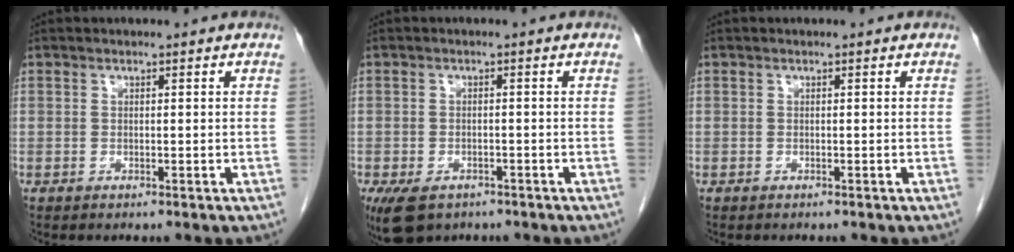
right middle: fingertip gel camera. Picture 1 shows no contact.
{"total": 6.1, "force": [-4.0, 3.5, 2.9], "torque": [-0.058, -0.008, -0.058]}
{"total": 0.6, "force": [-0.5, 0.2, 0.2], "torque": [-0.006, -0.001, -0.006]}